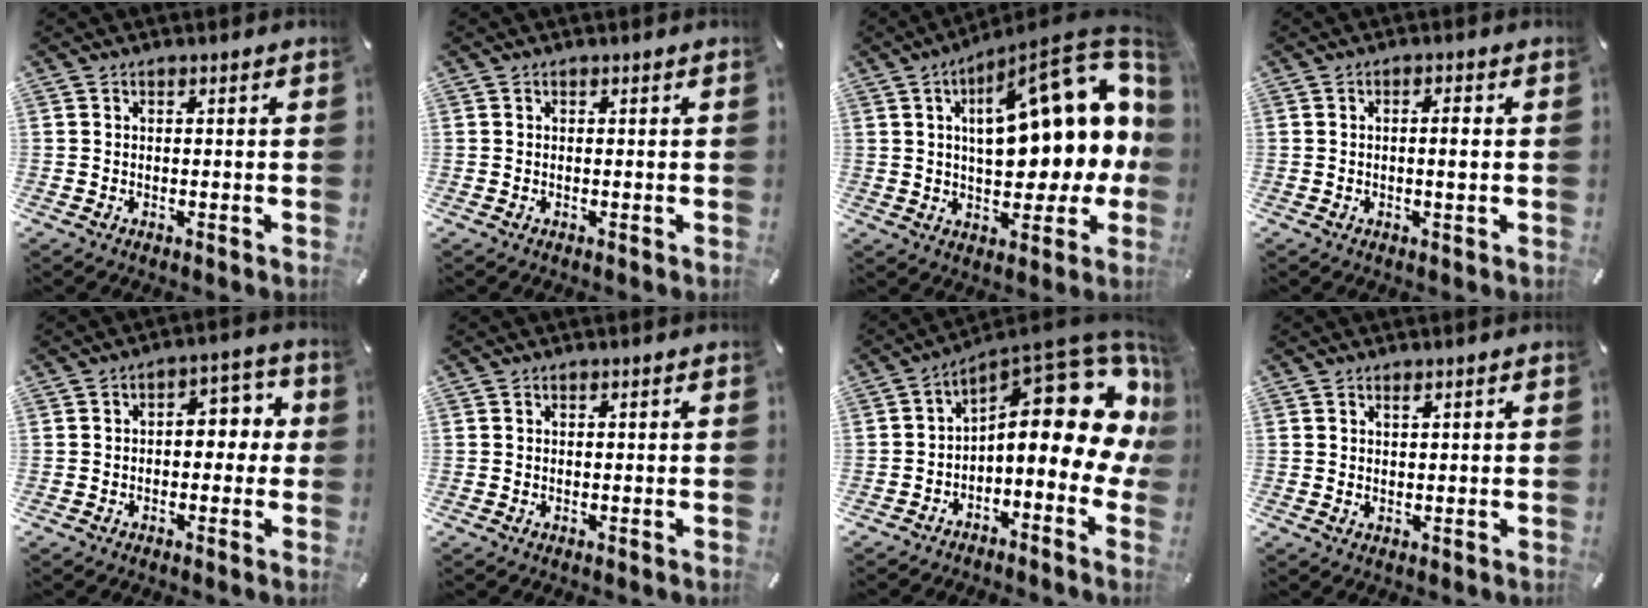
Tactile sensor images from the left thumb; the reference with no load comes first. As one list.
[{"total": 0.0}, {"total": 23.8, "force": [6.8, 10.8, 20.1], "torque": [-0.282, -0.037, 0.109]}, {"total": 2.7, "force": [0.1, 0.6, 2.7], "torque": [-0.051, 0.001, -0.001]}, {"total": 6.6, "force": [-0.1, 4.1, 5.1], "torque": [-0.068, 0.007, -0.013]}, {"total": 0.0}, {"total": 18.5, "force": [6.4, 7.9, 15.5], "torque": [-0.190, -0.067, 0.107]}, {"total": 1.0, "force": [0.7, 0.3, 0.7], "torque": [-0.013, 0.000, 0.012]}]